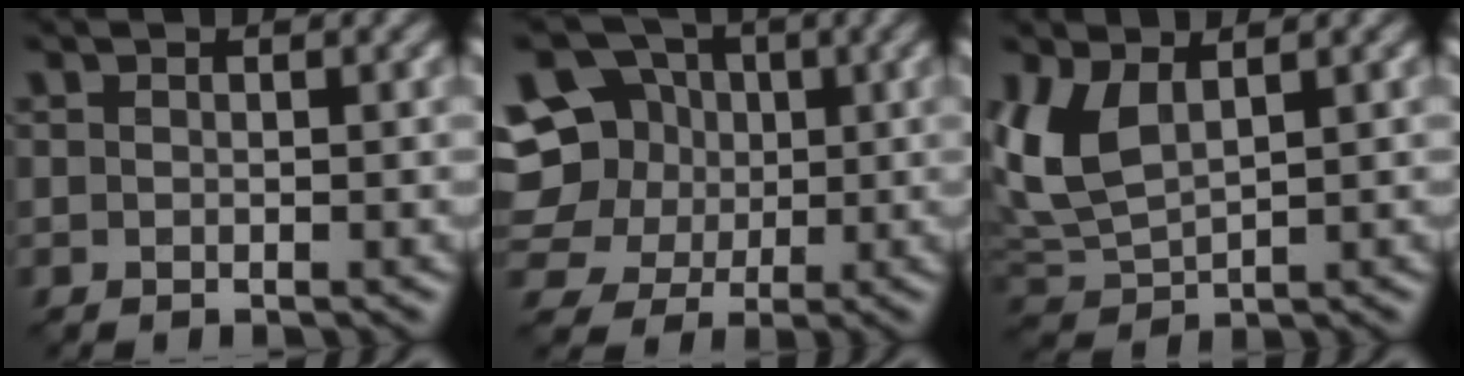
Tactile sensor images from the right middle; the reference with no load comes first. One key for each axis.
{"total": 9.6, "fx": 2.8, "fy": 8.0, "fz": 4.5, "tx": -0.118, "ty": 0.037, "tz": 0.024}
{"total": 4.6, "fx": 1.8, "fy": 2.5, "fz": 3.5, "tx": -0.090, "ty": 0.001, "tz": 0.040}